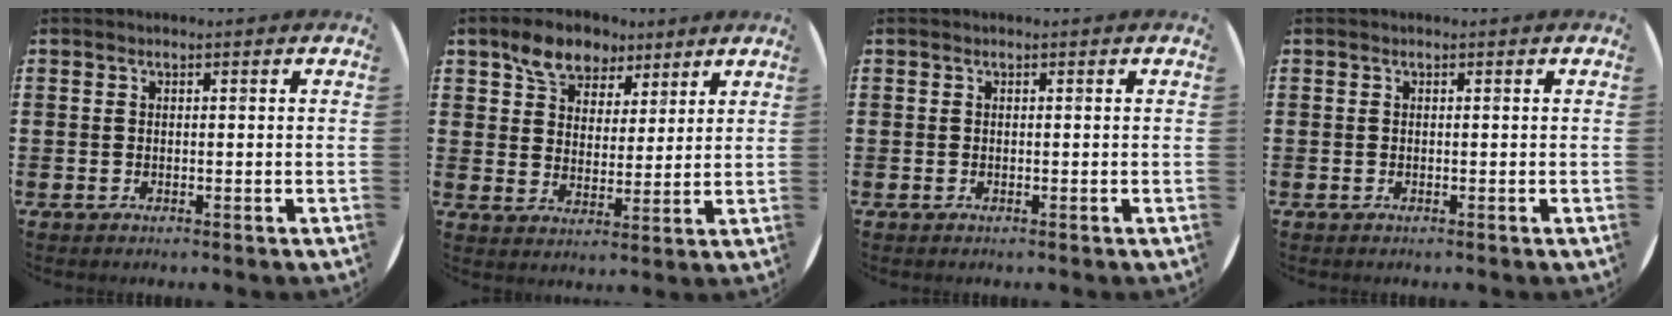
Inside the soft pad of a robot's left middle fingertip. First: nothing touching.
{"total": 6.8, "force": [5.3, 3.9, 1.7], "torque": [-0.049, -0.001, 0.098]}
{"total": 0.0}
{"total": 0.0}